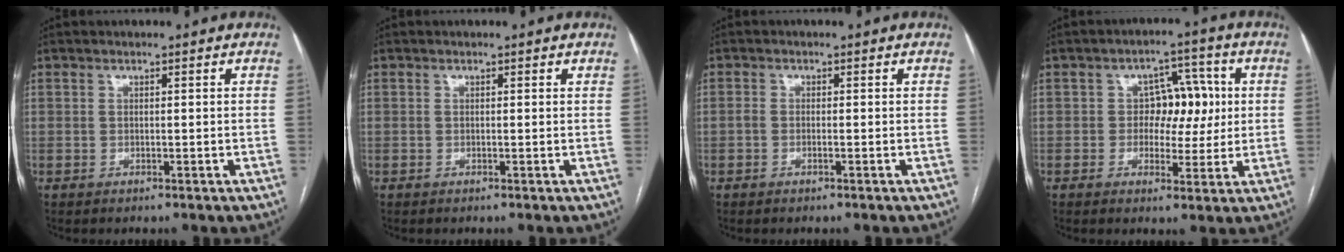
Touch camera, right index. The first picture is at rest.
{"total": 0.0}
{"total": 0.8, "force": [-0.5, 0.3, 0.6], "torque": [-0.011, 0.000, -0.009]}
{"total": 6.6, "force": [0.5, 4.4, 4.9], "torque": [-0.056, 0.018, 0.011]}